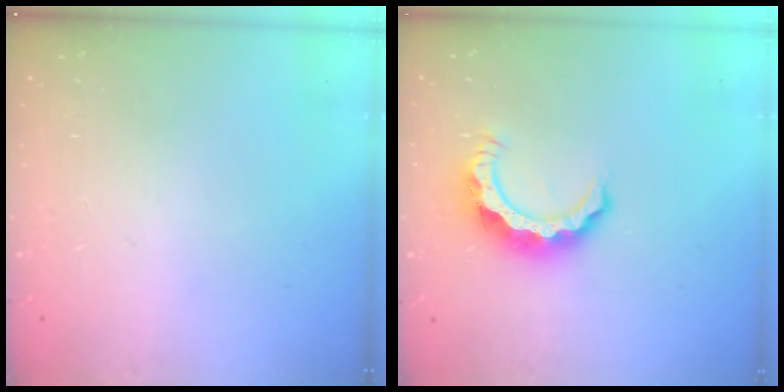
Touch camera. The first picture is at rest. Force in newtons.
{"total": 9.0, "press": 9.0, "slide": 0.4}